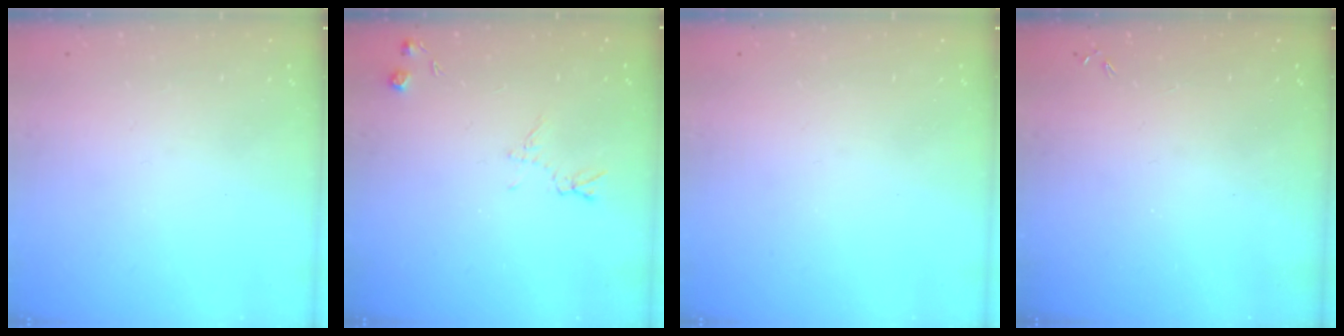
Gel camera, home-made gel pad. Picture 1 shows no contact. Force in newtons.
{"total": 5.5, "press": 5.5, "slide": 0.8}
{"total": 0.0}
{"total": 0.0}